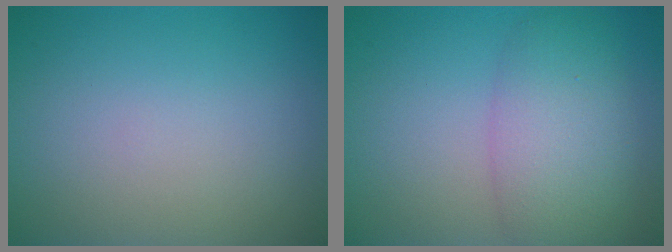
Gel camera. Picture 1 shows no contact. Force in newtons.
{"total": 5.7, "press": 5.7, "slide": 0.5}